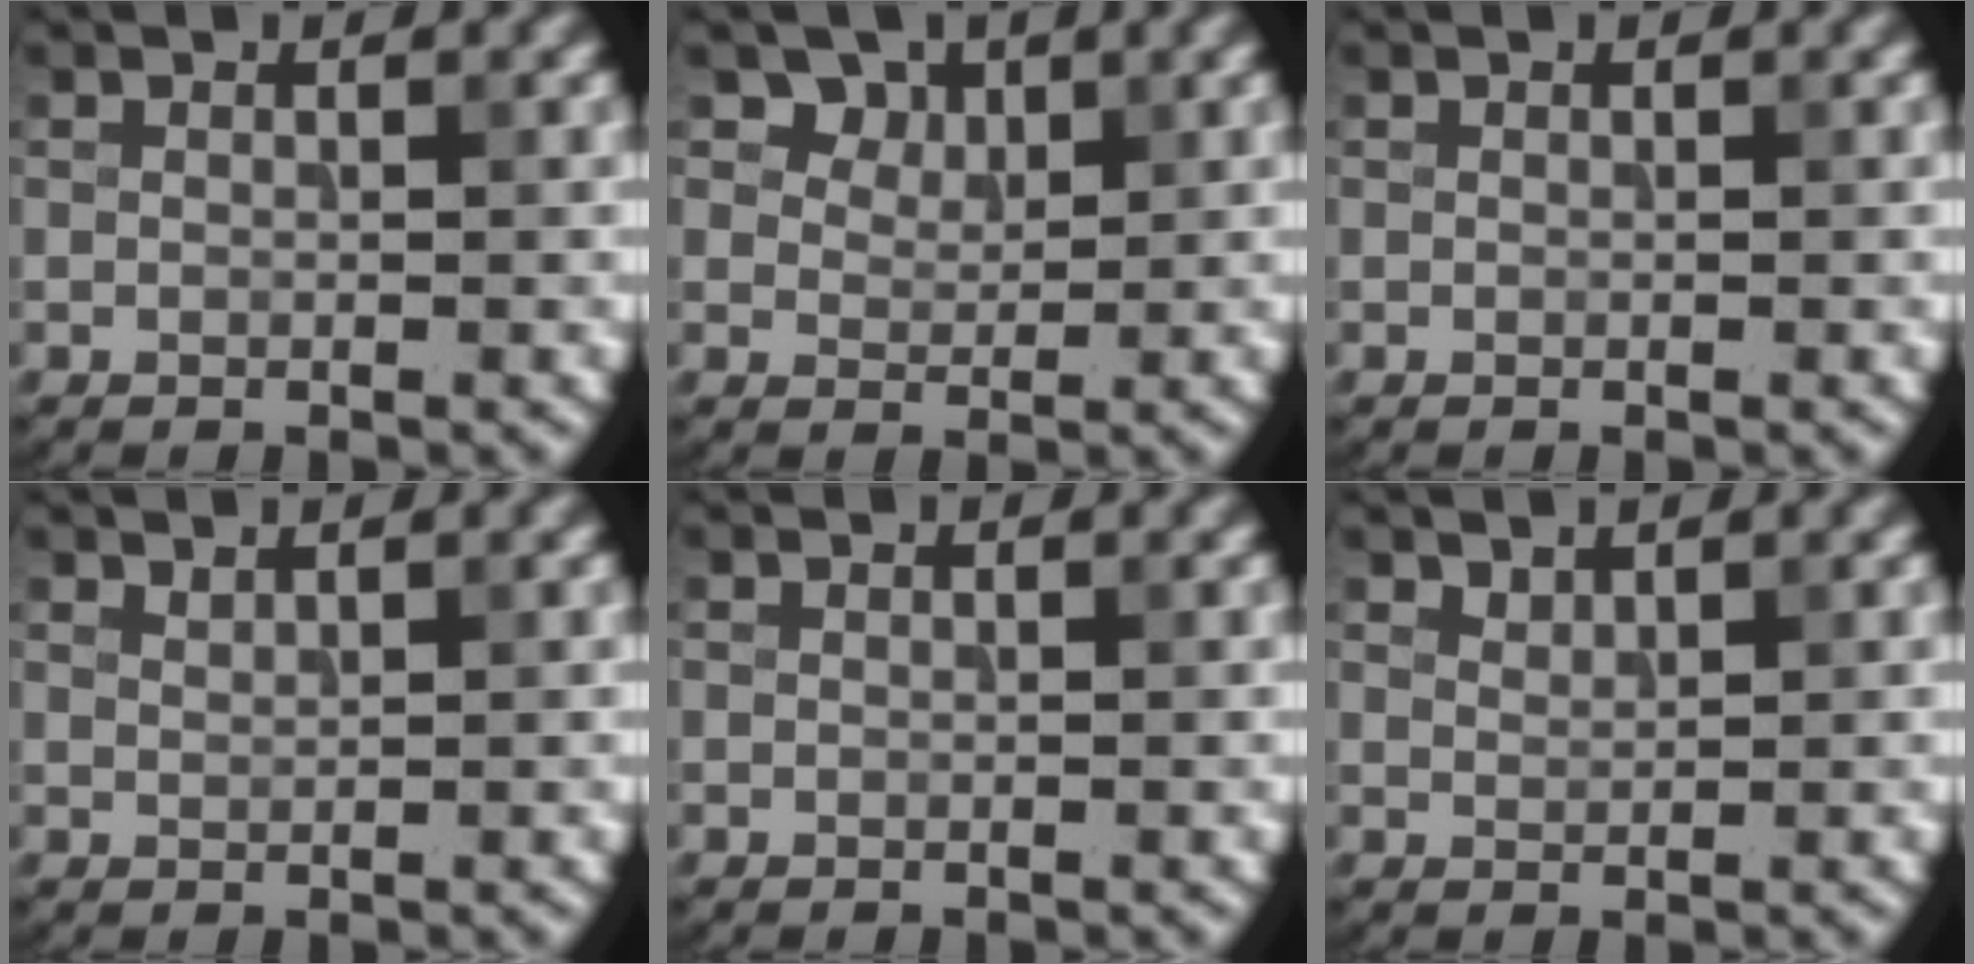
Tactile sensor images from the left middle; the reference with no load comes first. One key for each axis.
{"total": 3.4, "fx": 2.3, "fy": 2.2, "fz": 1.1, "tx": -0.036, "ty": -0.023, "tz": 0.056}
{"total": 0.0}
{"total": 0.7, "fx": 0.7, "fy": 0.0, "fz": 0.1, "tx": 0.001, "ty": -0.001, "tz": 0.015}
{"total": 0.0}
{"total": 1.0, "fx": 0.9, "fy": 0.2, "fz": 0.1, "tx": -0.004, "ty": -0.003, "tz": 0.022}